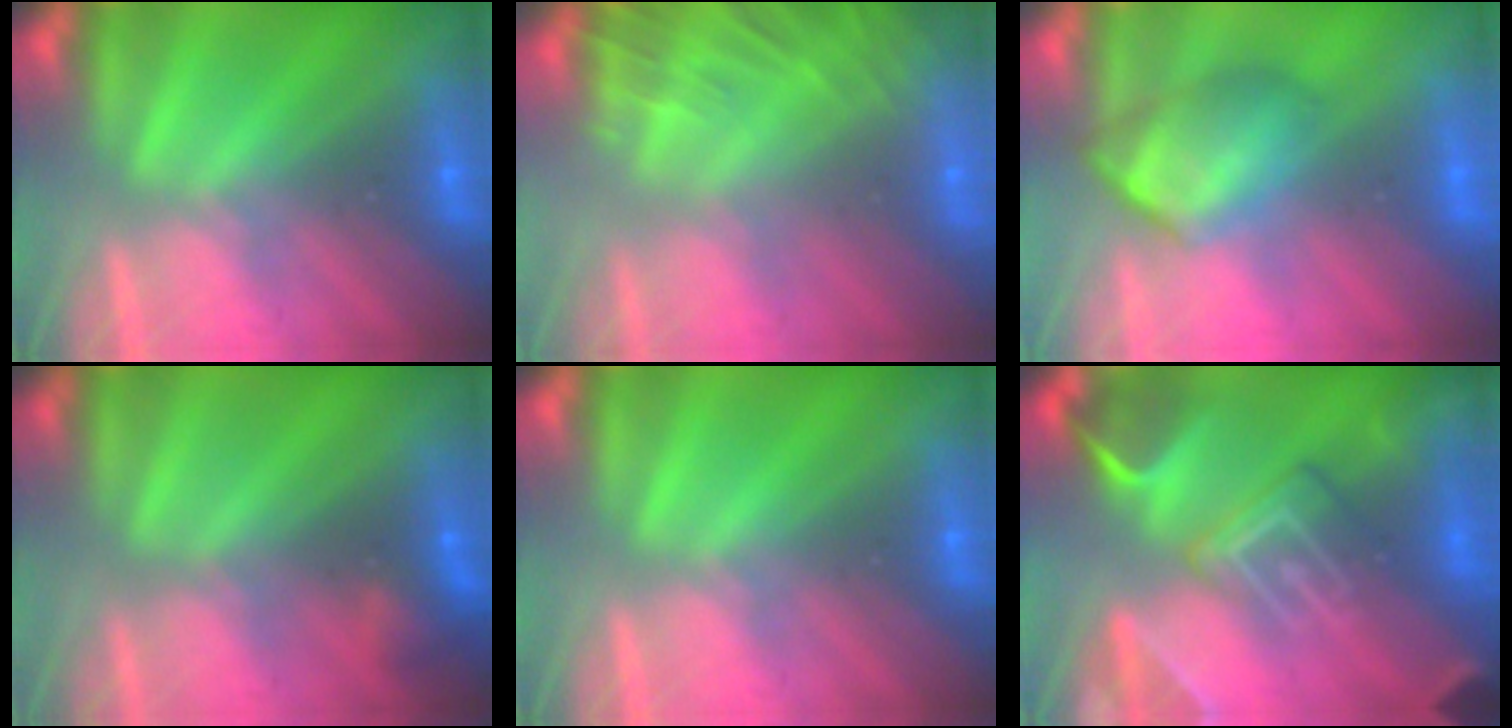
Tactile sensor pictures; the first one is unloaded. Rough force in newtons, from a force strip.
{"total": 6.0}
{"total": 4.7}
{"total": 2.2}
{"total": 0.0}
{"total": 9.1}